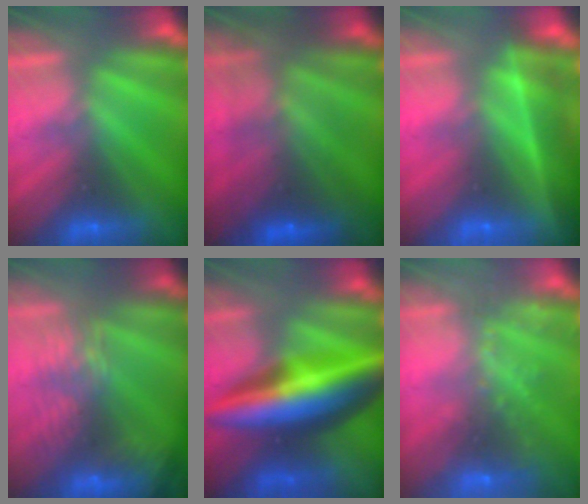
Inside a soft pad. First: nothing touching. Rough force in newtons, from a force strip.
{"total": 7.2}
{"total": 7.7}
{"total": 8.1}
{"total": 6.5}
{"total": 6.0}